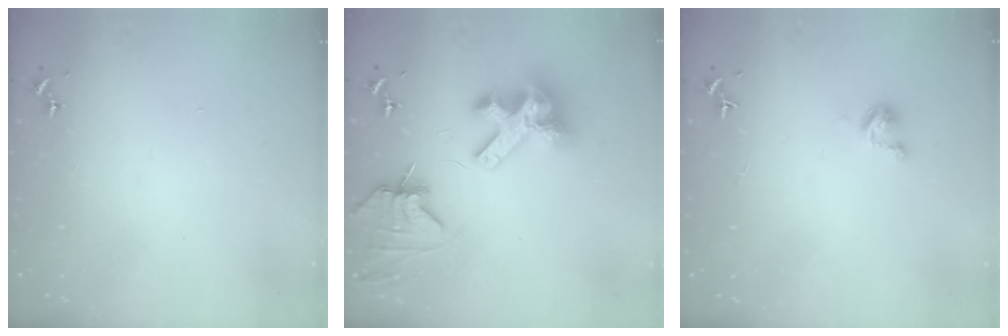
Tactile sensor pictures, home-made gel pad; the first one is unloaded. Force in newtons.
{"total": 13.1, "press": 12.9, "slide": 1.8}
{"total": 3.4, "press": 3.3, "slide": 0.3}